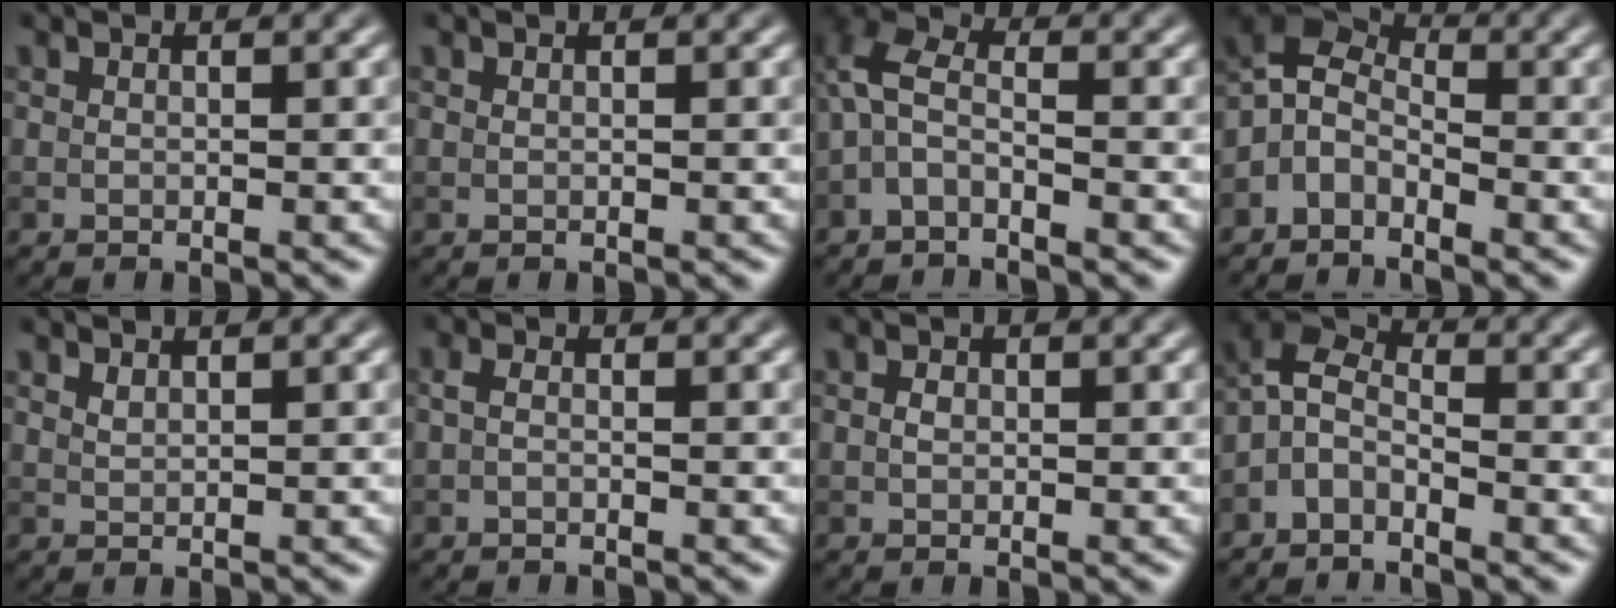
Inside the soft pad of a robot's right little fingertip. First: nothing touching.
{"total": 0.0}
{"total": 3.5, "force": [-1.1, 1.6, 2.9], "torque": [-0.068, 0.015, -0.036]}
{"total": 3.6, "force": [-2.3, 2.1, 1.8], "torque": [-0.037, 0.008, -0.061]}
{"total": 0.8, "force": [0.8, 0.1, 0.3], "torque": [-0.006, 0.001, 0.017]}
{"total": 0.8, "force": [-0.3, 0.3, 0.7], "torque": [-0.017, -0.001, -0.008]}
{"total": 0.8, "force": [0.0, 0.6, 0.5], "torque": [-0.010, -0.001, -0.001]}
{"total": 3.3, "force": [-2.1, 1.6, 1.9], "torque": [-0.042, 0.010, -0.057]}